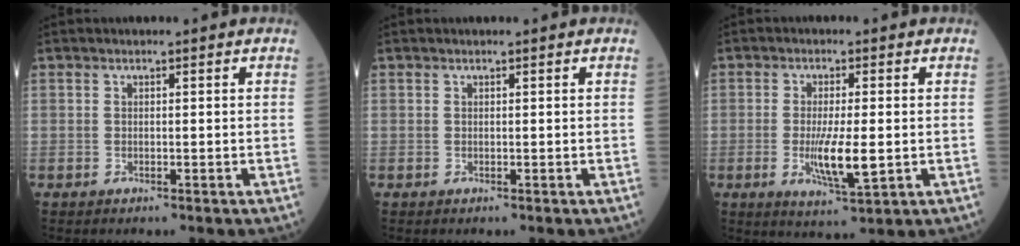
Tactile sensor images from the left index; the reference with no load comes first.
{"total": 0.0}
{"total": 6.8, "force": [-1.1, 1.1, 6.6], "torque": [-0.128, -0.015, -0.016]}